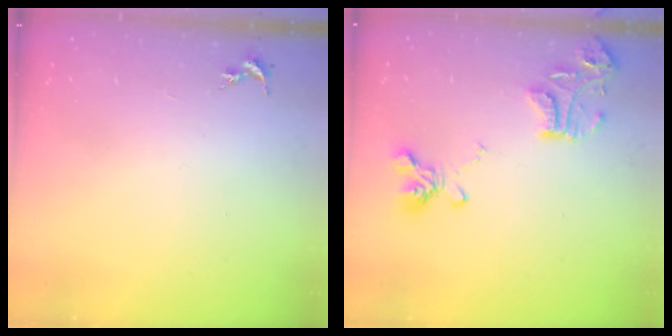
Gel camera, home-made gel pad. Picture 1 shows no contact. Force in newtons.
{"total": 15.9, "press": 15.8, "slide": 1.7}